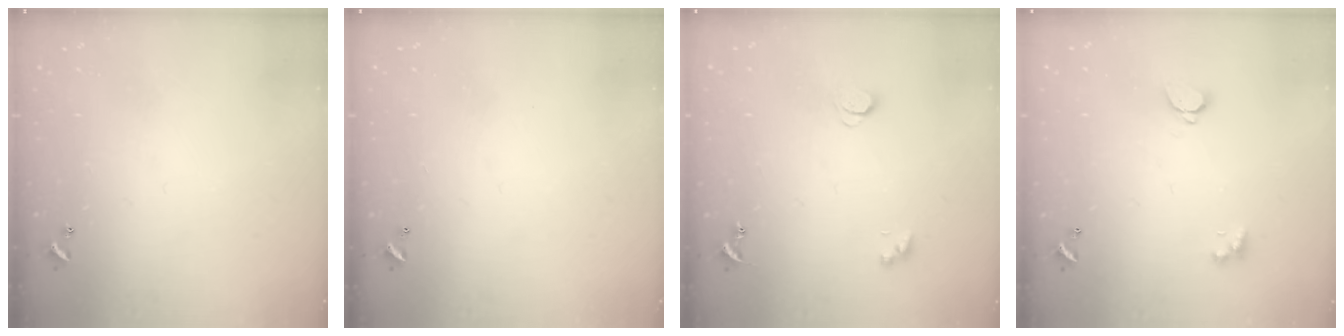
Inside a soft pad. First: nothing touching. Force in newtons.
{"total": 2.8, "press": 2.8, "slide": 0.1}
{"total": 1.7, "press": 1.7, "slide": 0.3}
{"total": 1.7, "press": 1.7, "slide": 0.3}